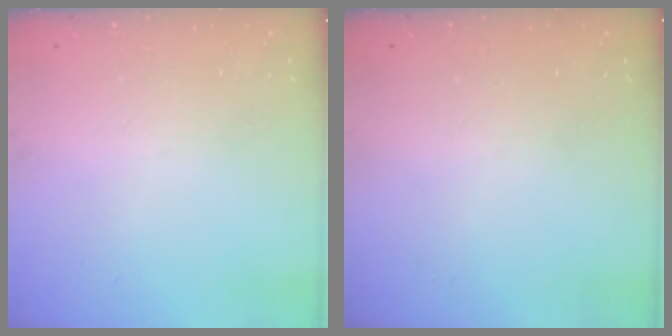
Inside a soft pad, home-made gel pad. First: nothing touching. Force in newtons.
{"total": 0.0}